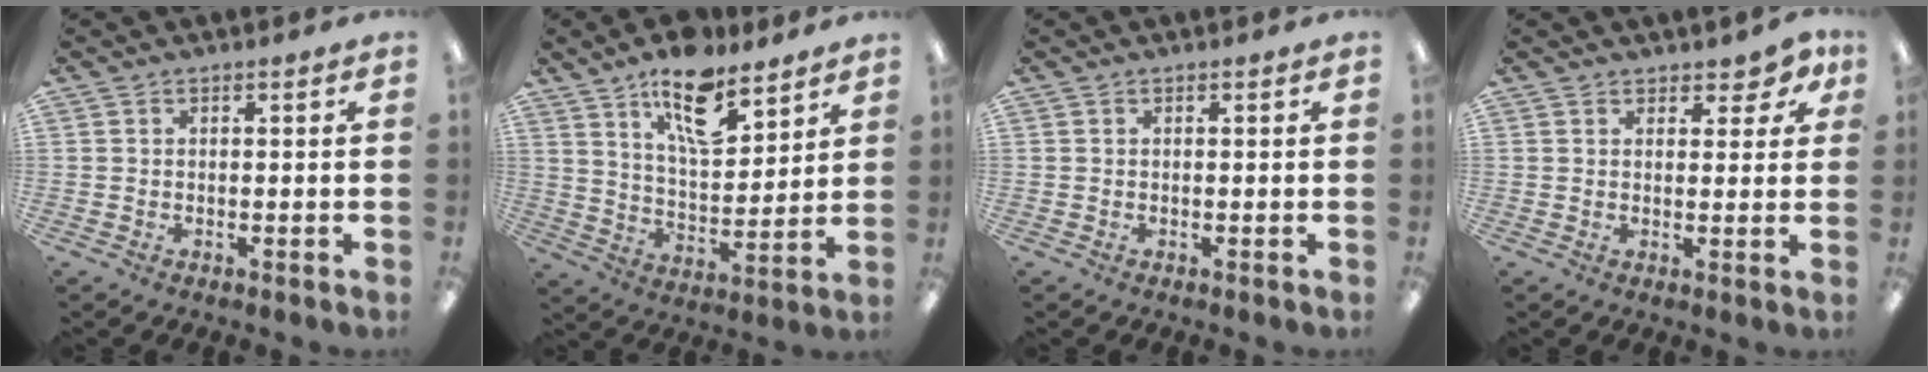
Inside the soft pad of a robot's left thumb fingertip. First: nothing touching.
{"total": 15.1, "force": [10.2, 6.1, 9.3], "torque": [-0.139, -0.053, 0.172]}
{"total": 0.0}
{"total": 4.1, "force": [3.0, 2.2, 1.6], "torque": [-0.013, -0.010, 0.052]}